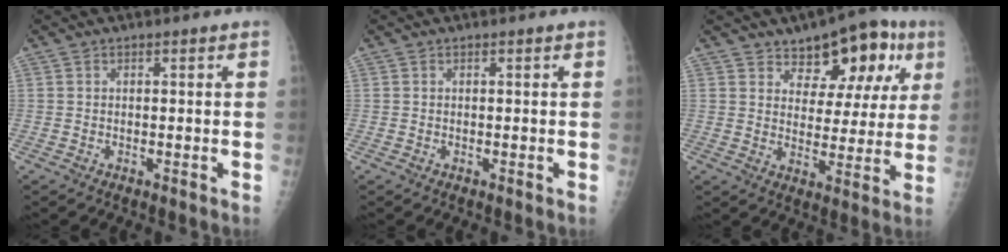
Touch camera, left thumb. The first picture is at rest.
{"total": 0.0}
{"total": 13.1, "force": [6.9, 7.3, 8.3], "torque": [-0.063, -0.018, 0.099]}